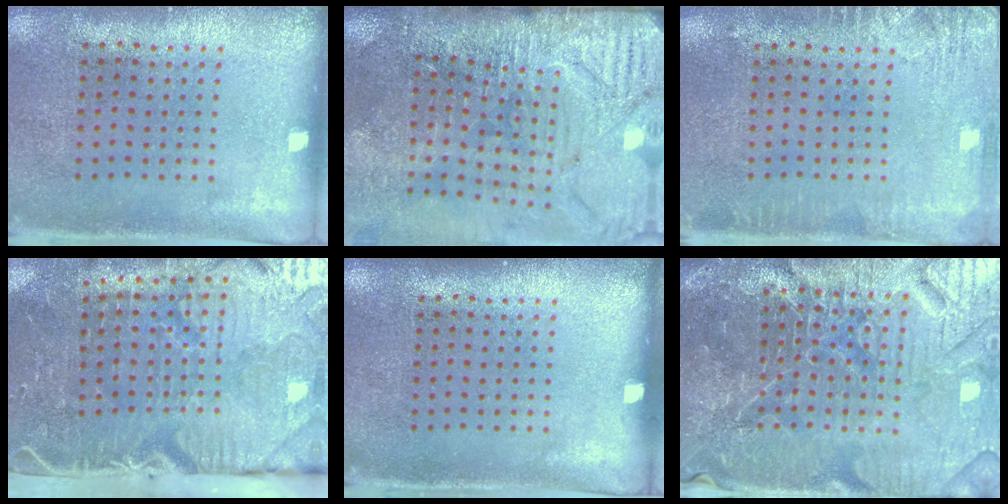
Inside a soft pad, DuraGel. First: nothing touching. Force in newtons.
{"total": 4.7, "press": 4.0, "slide": 2.5}
{"total": 2.7, "press": 2.7, "slide": 0.4}
{"total": 5.3, "press": 4.3, "slide": 3.1}
{"total": 0.0}
{"total": 6.2, "press": 5.7, "slide": 2.5}